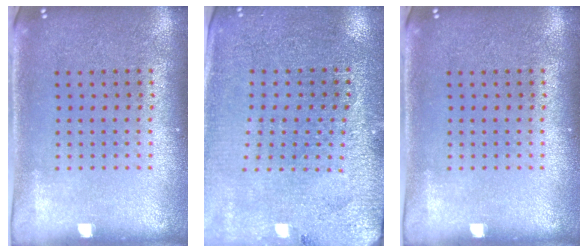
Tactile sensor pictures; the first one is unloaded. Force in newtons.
{"total": 2.8, "press": 2.8, "slide": 0.2}
{"total": 0.0}